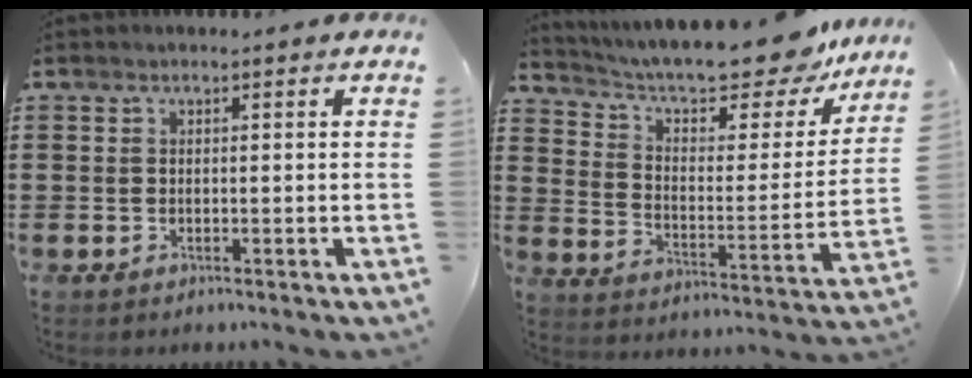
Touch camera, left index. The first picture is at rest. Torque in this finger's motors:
{"motor_torque": [2.14, 0.00, 1.05, 0.21]}